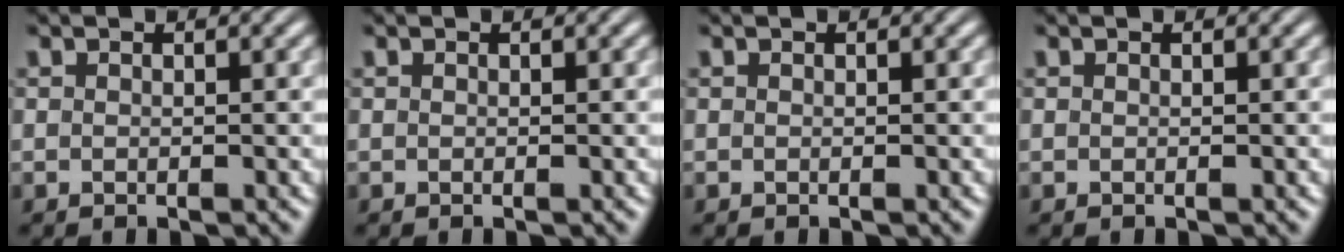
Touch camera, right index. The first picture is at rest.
{"total": 0.0}
{"total": 0.0}
{"total": 0.0}